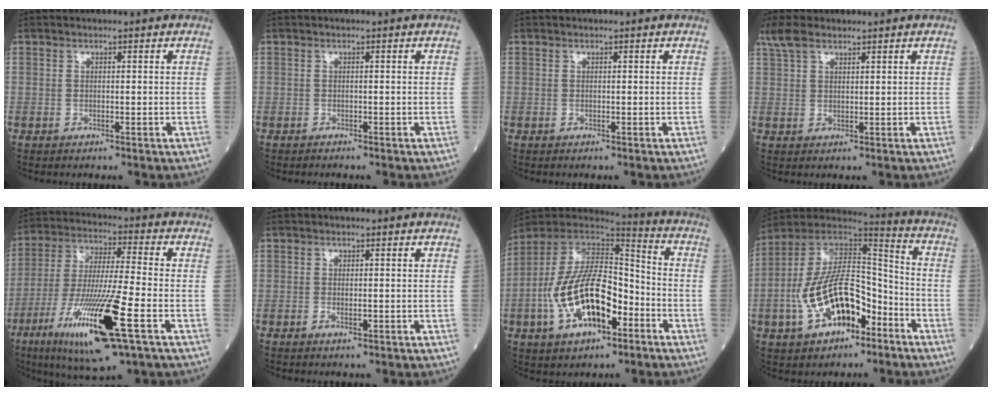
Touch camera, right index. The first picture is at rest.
{"total": 0.5, "force": [-0.5, 0.1, 0.0], "torque": [-0.006, -0.001, -0.012]}
{"total": 0.0}
{"total": 4.4, "force": [3.4, 1.6, 2.3], "torque": [-0.060, 0.018, 0.073]}
{"total": 18.5, "force": [-7.9, 1.3, 16.6], "torque": [-0.342, -0.041, -0.143]}
{"total": 1.2, "force": [-0.5, 0.3, 1.1], "torque": [-0.021, -0.002, -0.007]}
{"total": 17.7, "force": [-5.7, 7.6, 14.9], "torque": [-0.294, 0.015, -0.097]}
{"total": 16.6, "force": [-6.1, 8.1, 13.1], "torque": [-0.252, 0.028, -0.103]}